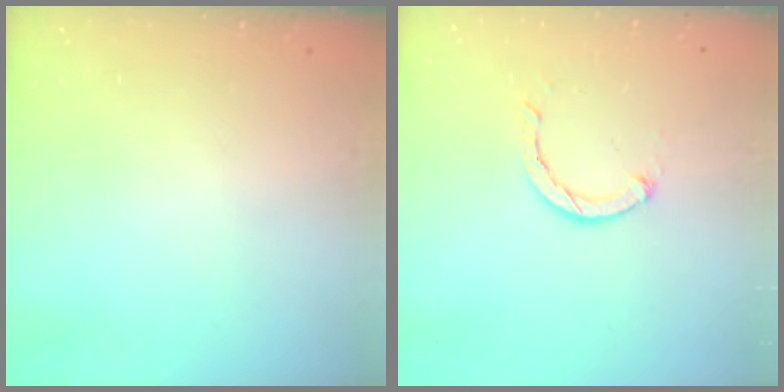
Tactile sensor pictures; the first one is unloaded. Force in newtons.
{"total": 2.4, "press": 2.3, "slide": 0.4}